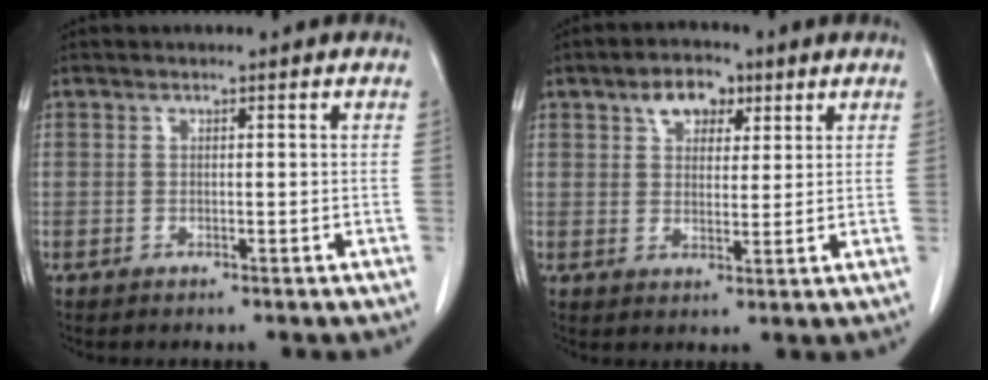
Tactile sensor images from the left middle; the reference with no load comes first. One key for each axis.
{"total": 5.5, "fx": 2.9, "fy": 3.3, "fz": 3.3, "tx": -0.051, "ty": 0.015, "tz": 0.048}